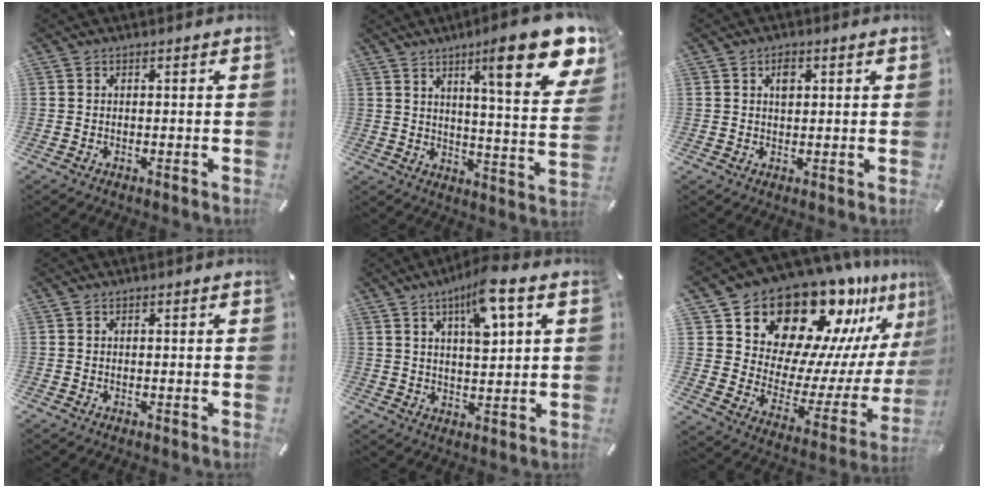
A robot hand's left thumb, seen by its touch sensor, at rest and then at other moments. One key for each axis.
{"total": 19.6, "fx": 11.4, "fy": 4.5, "fz": 15.2, "tx": -0.213, "ty": -0.077, "tz": 0.171}
{"total": 2.8, "fx": 1.0, "fy": 1.8, "fz": 1.8, "tx": -0.024, "ty": 0.000, "tz": 0.013}
{"total": 0.0}
{"total": 9.3, "fx": 4.8, "fy": 3.0, "fz": 7.3, "tx": -0.118, "ty": -0.016, "tz": 0.080}
{"total": 23.8, "fx": 20.1, "fy": 10.7, "fz": 6.8, "tx": -0.076, "ty": -0.188, "tz": 0.355}